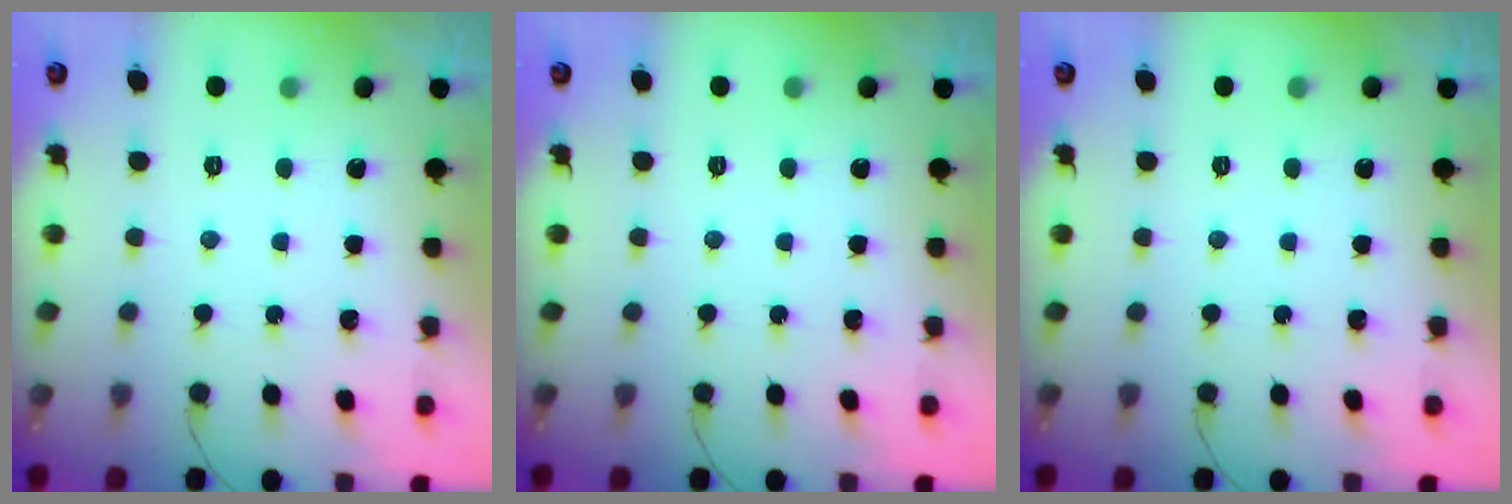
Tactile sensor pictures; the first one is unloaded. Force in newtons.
{"total": 0.0}
{"total": 0.0}